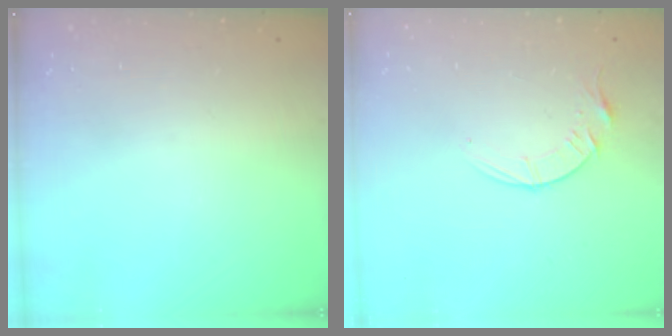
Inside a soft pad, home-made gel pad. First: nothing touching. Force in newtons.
{"total": 6.1, "press": 6.1, "slide": 0.8}